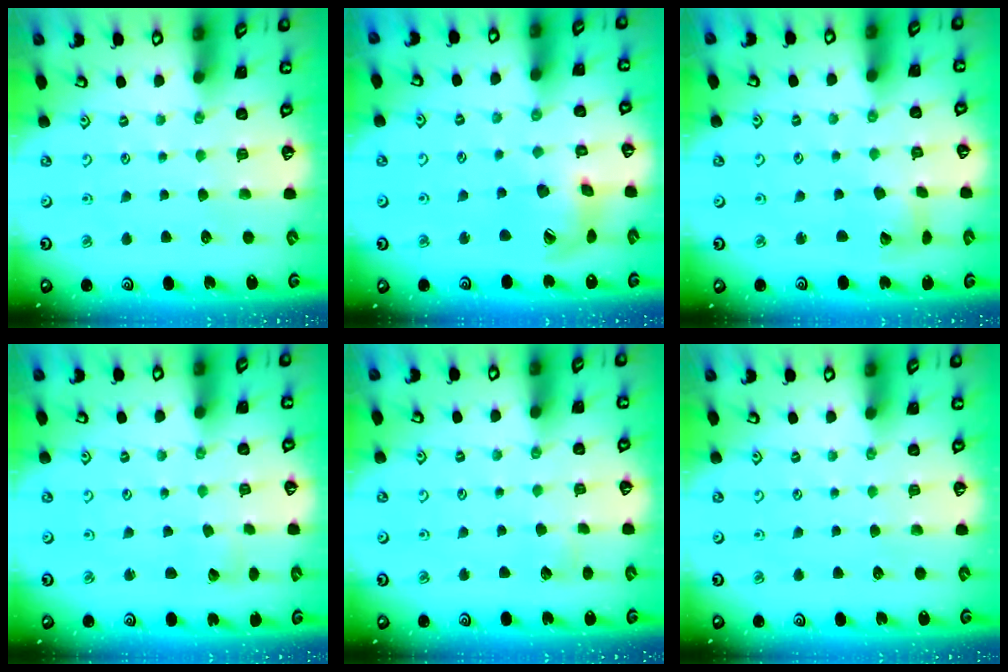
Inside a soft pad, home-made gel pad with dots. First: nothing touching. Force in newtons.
{"total": 13.1, "press": 13.0, "slide": 1.7}
{"total": 6.3, "press": 6.2, "slide": 0.9}
{"total": 1.6, "press": 1.6, "slide": 0.1}
{"total": 2.4, "press": 2.4, "slide": 0.2}
{"total": 0.0}